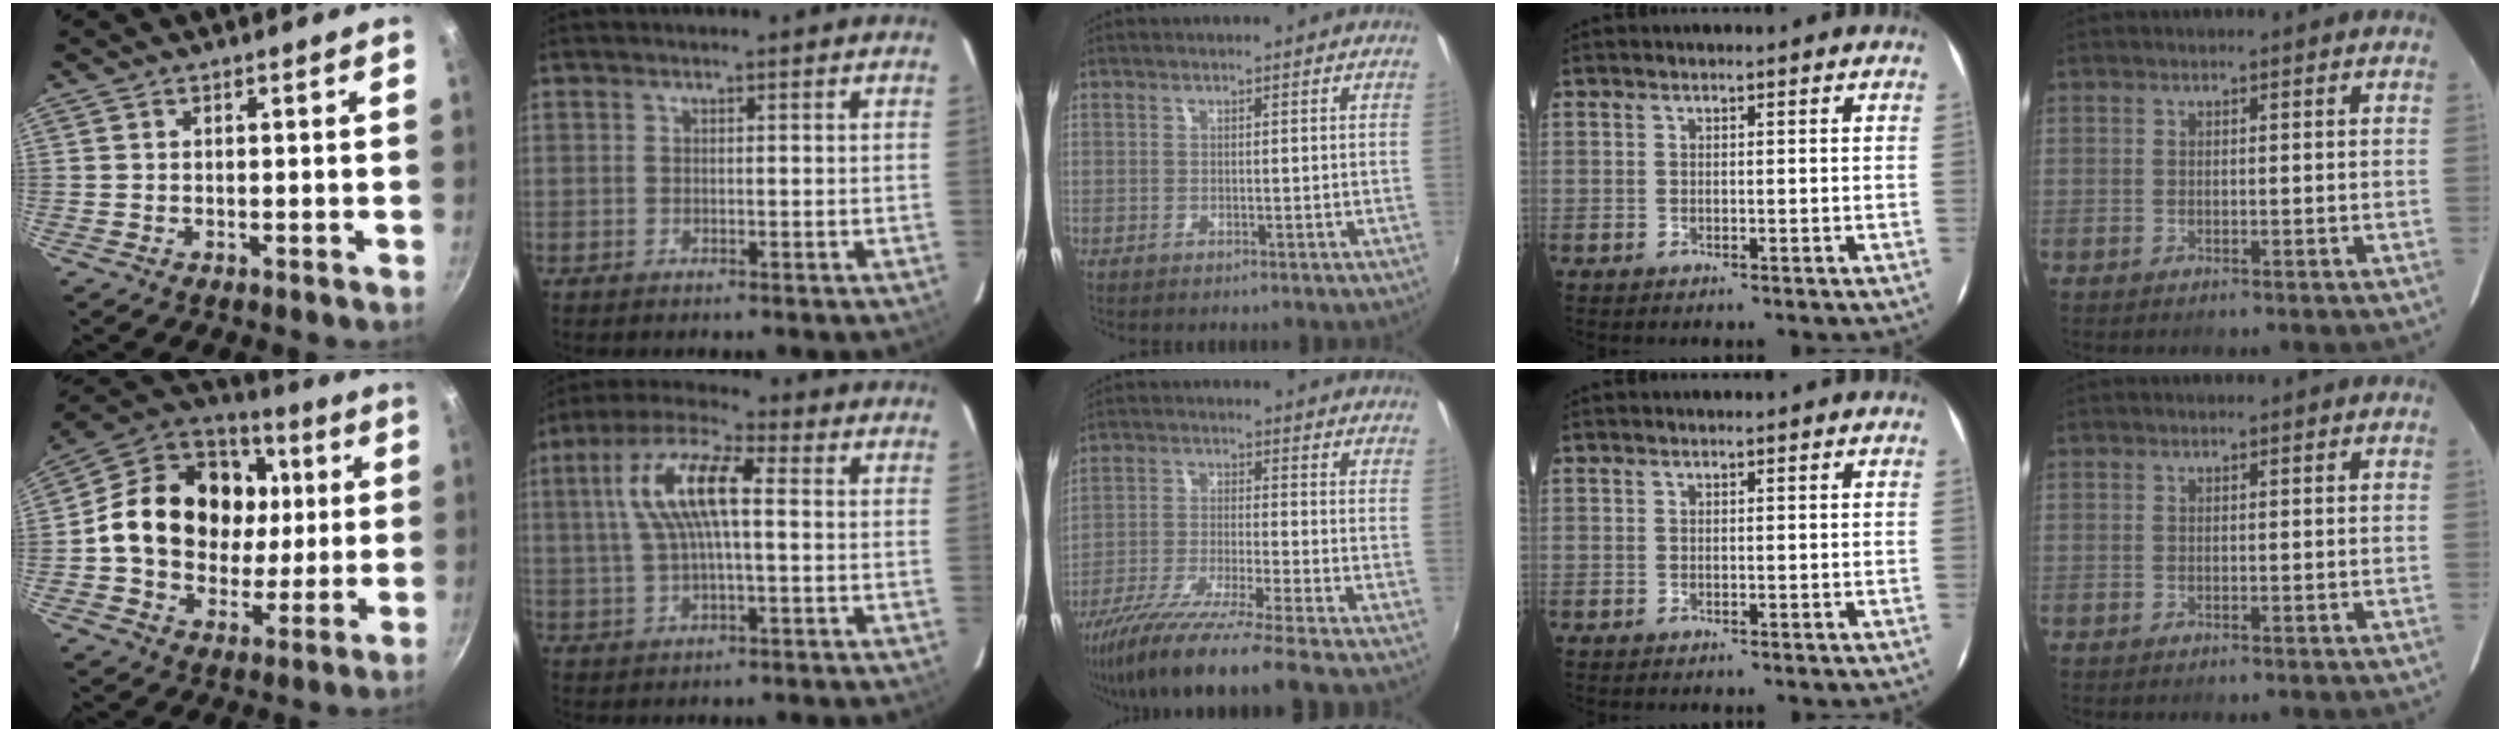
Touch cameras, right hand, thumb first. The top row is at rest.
{"thumb": {"total": 23.5, "force": [2.7, 18.8, 13.9], "torque": [-0.217, 0.025, 0.045]}, "index": {"total": 12.0, "force": [1.6, 3.7, 11.3], "torque": [-0.221, 0.022, 0.027]}, "middle": {"total": 14.6, "force": [-12.1, -1.6, 7.9], "torque": [-0.160, -0.038, -0.213]}}